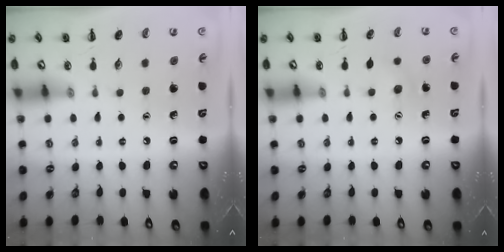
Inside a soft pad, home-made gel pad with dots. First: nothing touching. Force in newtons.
{"total": 5.7, "press": 5.5, "slide": 1.4}